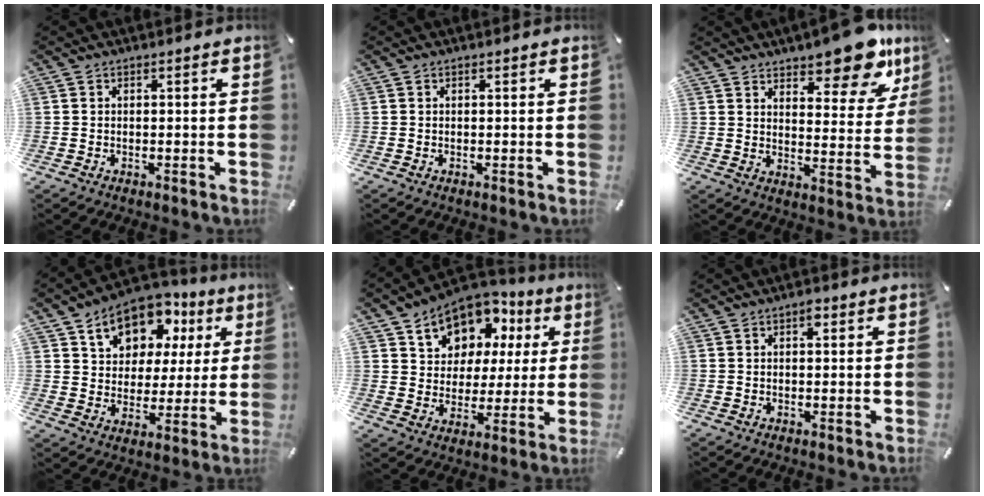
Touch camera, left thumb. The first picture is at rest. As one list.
[{"total": 0.0}, {"total": 15.2, "force": [12.0, 5.5, 7.5], "torque": [-0.085, -0.096, 0.200]}, {"total": 12.7, "force": [6.6, 9.5, 5.1], "torque": [-0.087, -0.034, 0.120]}, {"total": 10.9, "force": [6.2, 8.7, 2.3], "torque": [-0.047, -0.051, 0.115]}, {"total": 1.7, "force": [0.5, 0.9, 1.4], "torque": [-0.013, 0.000, 0.004]}]